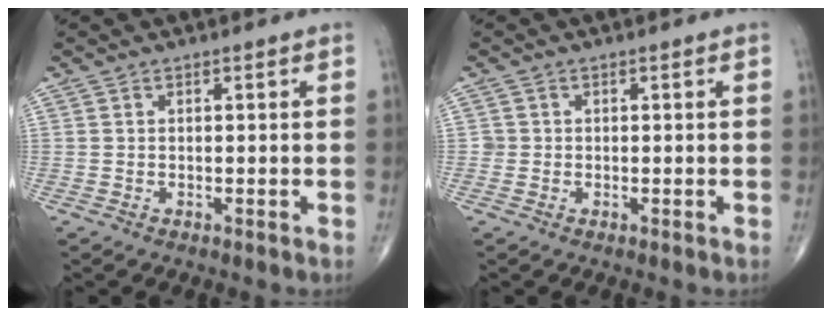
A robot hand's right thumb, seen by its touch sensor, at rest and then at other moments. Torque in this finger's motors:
{"motor_torque": [0.14, 0.03, 0.25, 0.18, -0.09]}